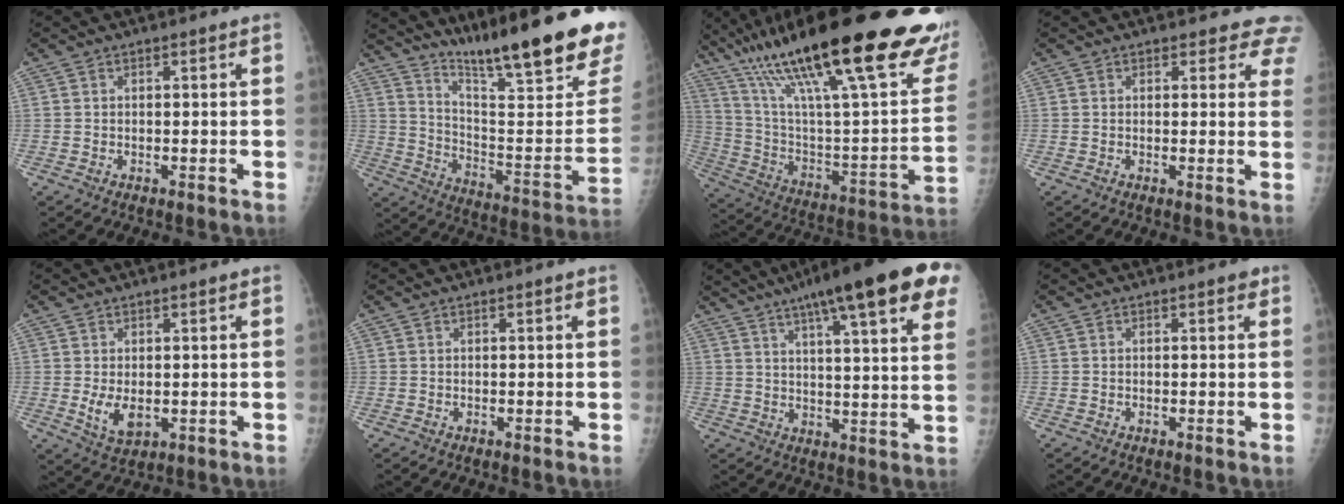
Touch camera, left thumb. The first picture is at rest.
{"total": 27.7, "force": [20.4, 2.9, 18.5], "torque": [-0.263, -0.131, 0.307]}
{"total": 41.0, "force": [25.6, 8.1, 31.0], "torque": [-0.402, -0.039, 0.405]}
{"total": 6.0, "force": [5.4, 2.5, 0.7], "torque": [0.041, -0.021, 0.035]}
{"total": 4.9, "force": [-0.2, 2.9, 3.9], "torque": [-0.063, -0.013, 0.009]}
{"total": 0.0}
{"total": 25.1, "force": [15.2, 4.4, 19.5], "torque": [-0.276, -0.014, 0.201]}
{"total": 0.7, "force": [0.4, 0.4, 0.4], "torque": [0.001, 0.000, 0.000]}